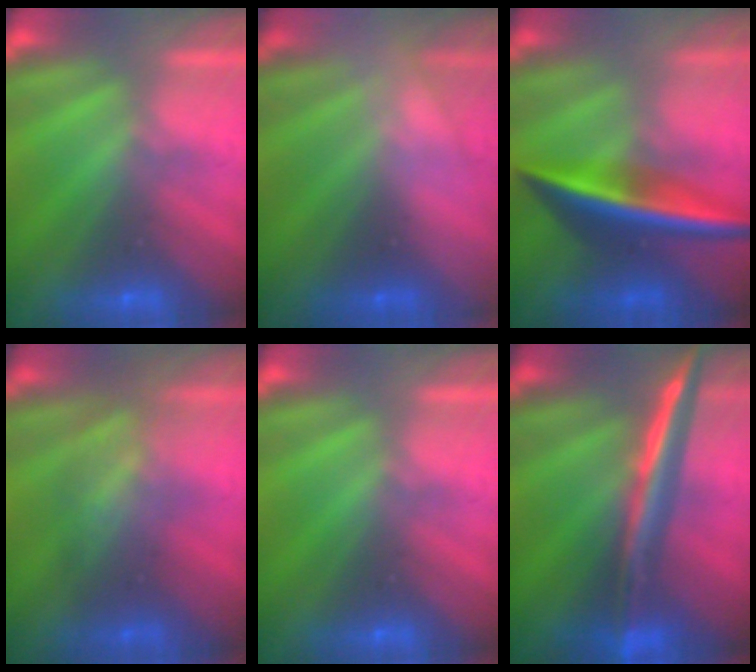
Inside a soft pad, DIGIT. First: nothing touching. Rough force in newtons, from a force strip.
{"total": 2.8}
{"total": 2.5}
{"total": 3.1}
{"total": 0.0}
{"total": 2.9}